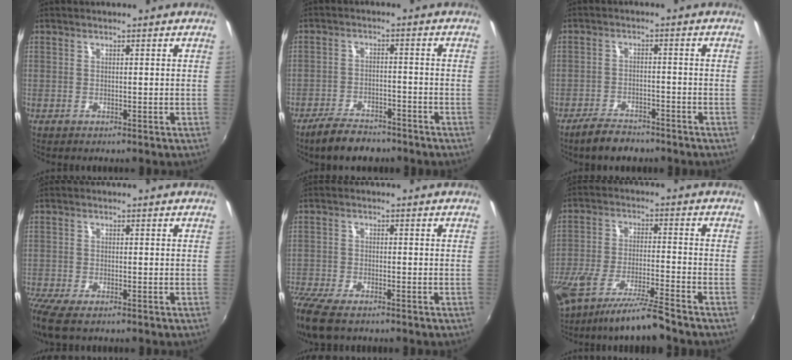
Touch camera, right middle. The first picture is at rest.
{"total": 8.0, "force": [-6.4, 2.9, 3.6], "torque": [-0.091, -0.002, -0.104]}
{"total": 5.9, "force": [-4.8, 2.1, 2.5], "torque": [-0.068, -0.001, -0.079]}
{"total": 5.9, "force": [-4.3, 1.2, 3.8], "torque": [-0.091, -0.032, -0.083]}
{"total": 9.9, "force": [-7.6, 2.9, 5.6], "torque": [-0.146, -0.045, -0.146]}
{"total": 13.1, "force": [-10.4, 0.6, 7.9], "torque": [-0.168, -0.029, -0.185]}